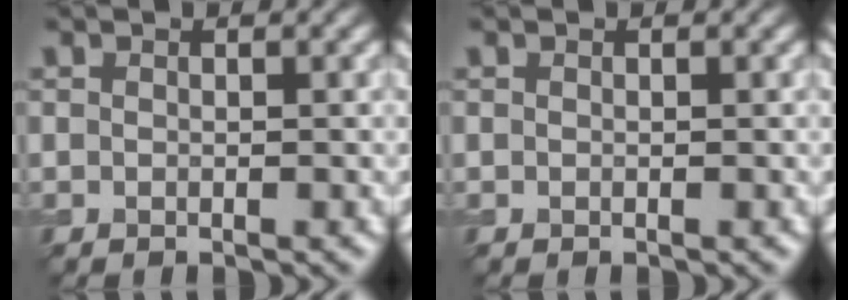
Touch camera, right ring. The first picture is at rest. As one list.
[{"total": 0.0}]